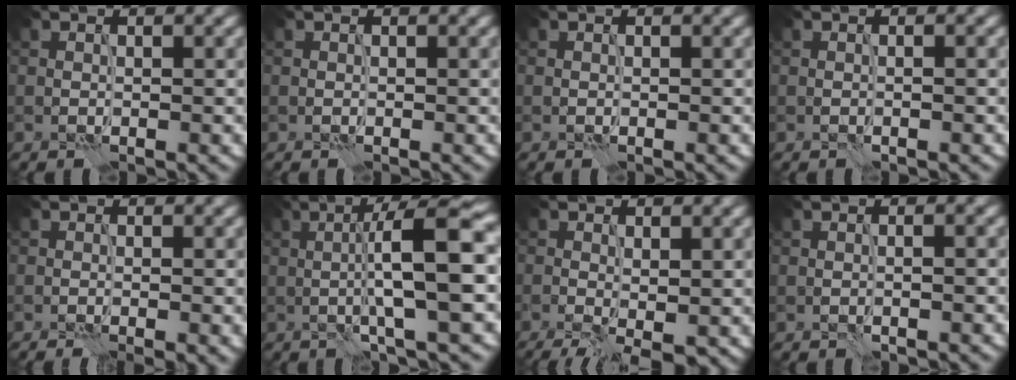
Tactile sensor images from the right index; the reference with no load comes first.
{"total": 0.0}
{"total": 0.0}
{"total": 0.5, "force": [-0.3, -0.2, 0.4], "torque": [-0.005, 0.002, -0.008]}
{"total": 1.5, "force": [-0.6, 0.0, 1.3], "torque": [-0.019, -0.004, -0.010]}
{"total": 8.5, "force": [0.1, 1.2, 8.4], "torque": [-0.121, 0.016, -0.005]}
{"total": 3.9, "force": [-1.1, 1.2, 3.6], "torque": [-0.064, -0.010, -0.017]}
{"total": 0.8, "force": [-0.3, -0.2, 0.7], "torque": [-0.010, 0.002, -0.009]}